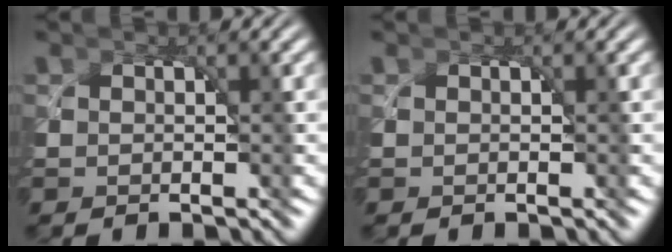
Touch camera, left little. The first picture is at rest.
{"total": 0.0}